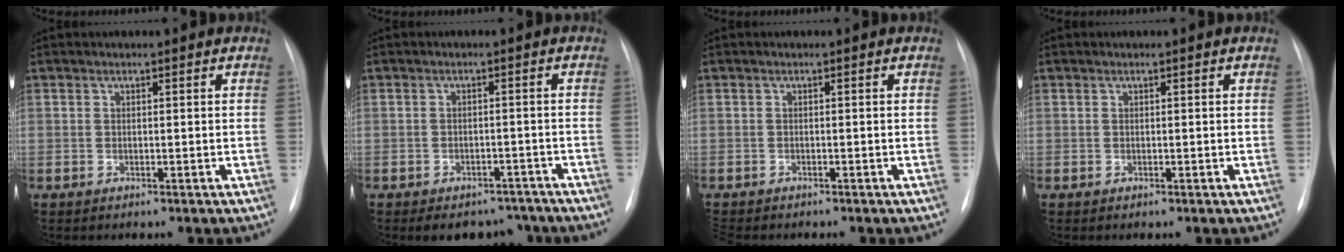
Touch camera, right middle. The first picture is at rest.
{"total": 7.9, "force": [-6.5, 4.0, 2.0], "torque": [-0.007, 0.012, -0.079]}
{"total": 3.6, "force": [-3.1, 1.3, 1.3], "torque": [-0.020, -0.007, -0.044]}
{"total": 0.0}